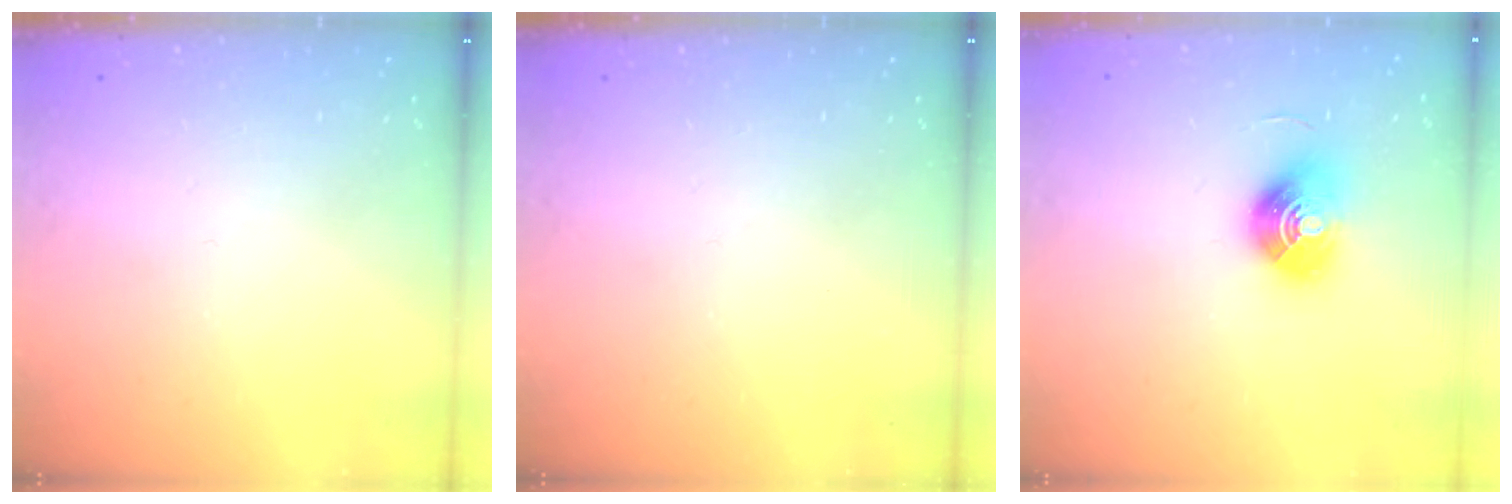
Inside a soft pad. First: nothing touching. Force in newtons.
{"total": 0.0}
{"total": 9.9, "press": 9.9, "slide": 0.9}